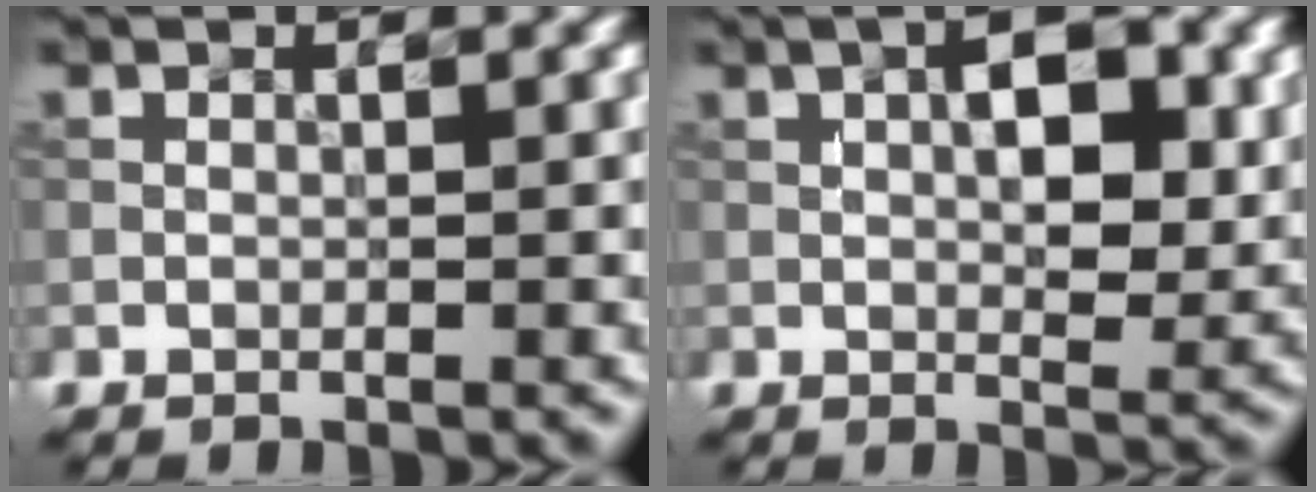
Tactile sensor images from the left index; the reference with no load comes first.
{"total": 5.1, "force": [1.0, 2.4, 4.4], "torque": [-0.061, 0.001, 0.014]}